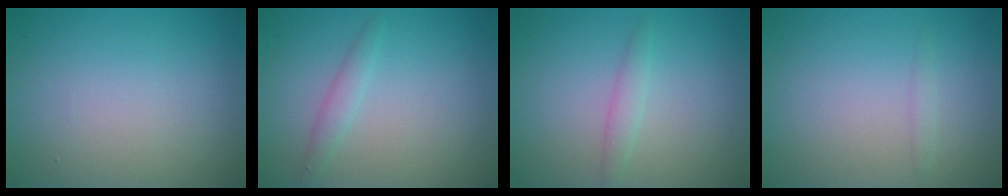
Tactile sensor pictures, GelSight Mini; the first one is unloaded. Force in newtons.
{"total": 1.4, "press": 1.4, "slide": 0.0}
{"total": 1.4, "press": 1.4, "slide": 0.1}
{"total": 0.8, "press": 0.8, "slide": 0.0}